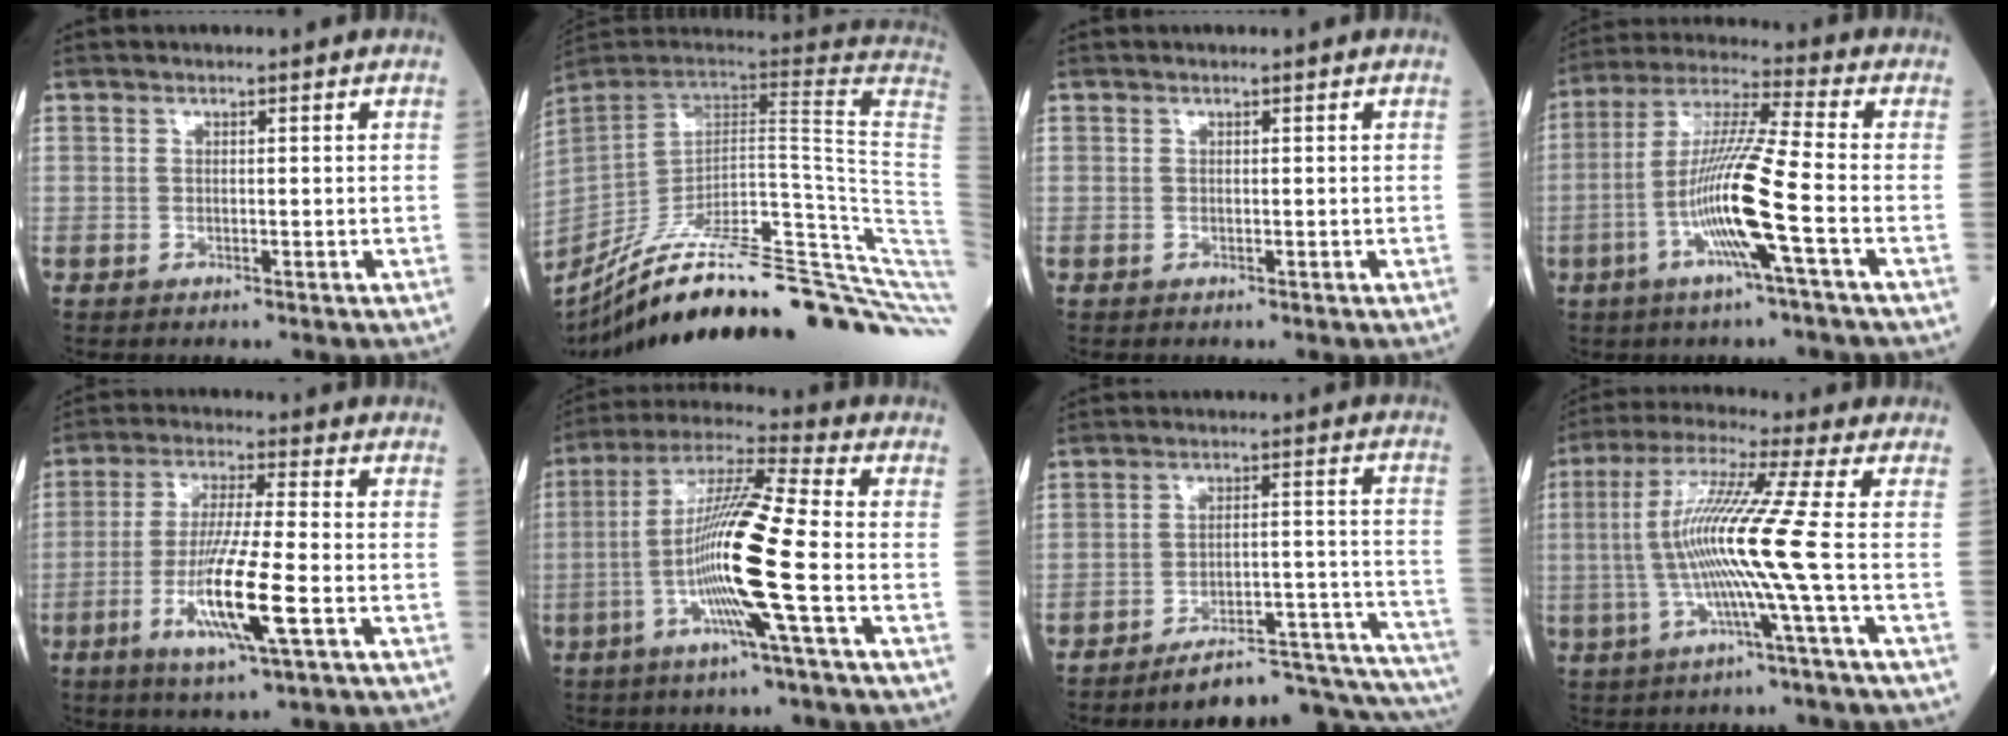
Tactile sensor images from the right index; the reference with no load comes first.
{"total": 37.0, "force": [-28.6, 1.4, 23.4], "torque": [-0.205, -0.041, -0.390]}
{"total": 0.0}
{"total": 13.0, "force": [-3.9, -0.8, 12.4], "torque": [-0.247, -0.003, -0.083]}
{"total": 12.0, "force": [-3.7, 0.3, 11.4], "torque": [-0.223, -0.018, -0.071]}
{"total": 14.6, "force": [-3.5, -1.0, 14.2], "torque": [-0.274, -0.003, -0.079]}
{"total": 18.5, "force": [-17.7, -0.1, 5.3], "torque": [-0.006, 0.031, -0.233]}
{"total": 12.3, "force": [-1.5, -2.4, 11.9], "torque": [-0.237, 0.002, -0.035]}